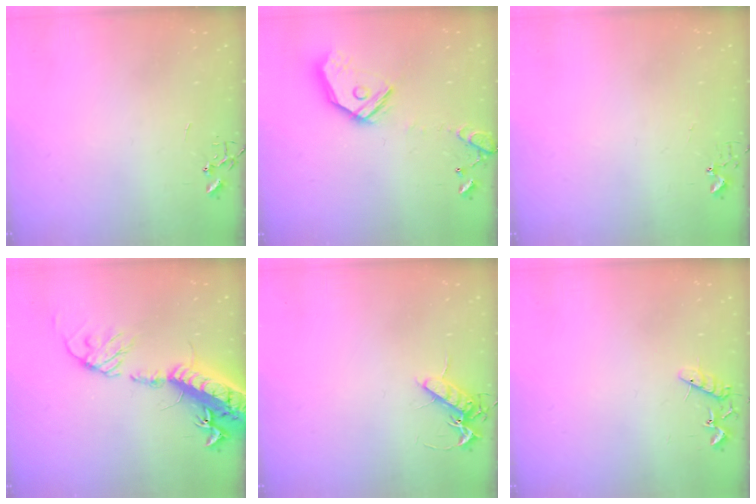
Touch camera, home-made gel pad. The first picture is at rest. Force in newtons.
{"total": 16.3, "press": 16.1, "slide": 2.4}
{"total": 2.7, "press": 2.7, "slide": 0.3}
{"total": 23.1, "press": 22.6, "slide": 4.7}
{"total": 9.3, "press": 9.2, "slide": 1.3}
{"total": 10.4, "press": 10.3, "slide": 0.9}